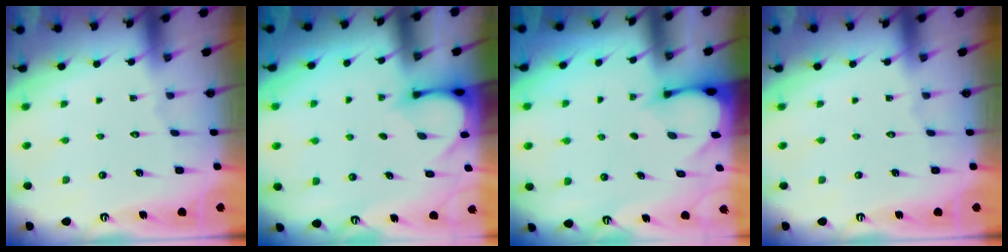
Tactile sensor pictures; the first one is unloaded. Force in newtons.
{"total": 3.4, "press": 3.4, "slide": 0.3}
{"total": 2.3, "press": 2.3, "slide": 0.1}
{"total": 0.0}